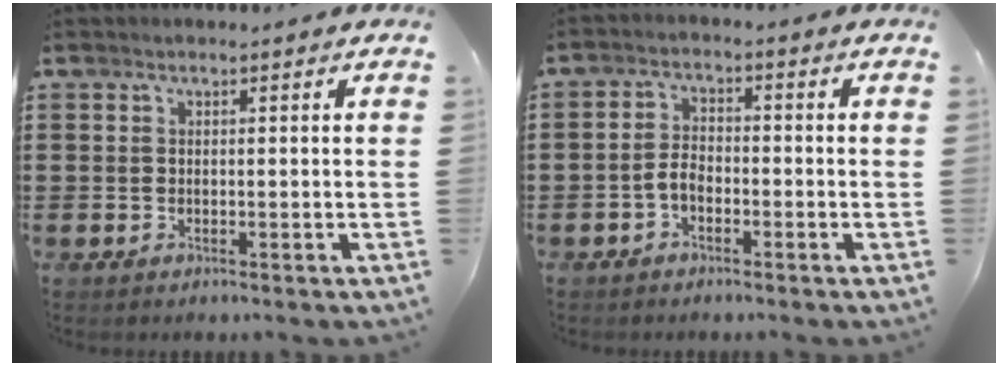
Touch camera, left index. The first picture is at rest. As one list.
[{"total": 3.1, "force": [-1.6, 1.6, 2.2], "torque": [-0.056, 0.003, -0.036]}]